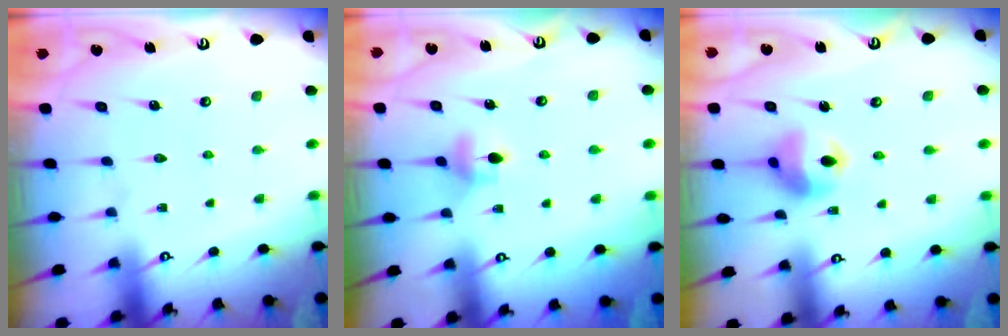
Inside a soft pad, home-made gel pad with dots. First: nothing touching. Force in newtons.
{"total": 5.1, "press": 5.1, "slide": 0.7}
{"total": 10.3, "press": 10.2, "slide": 1.3}